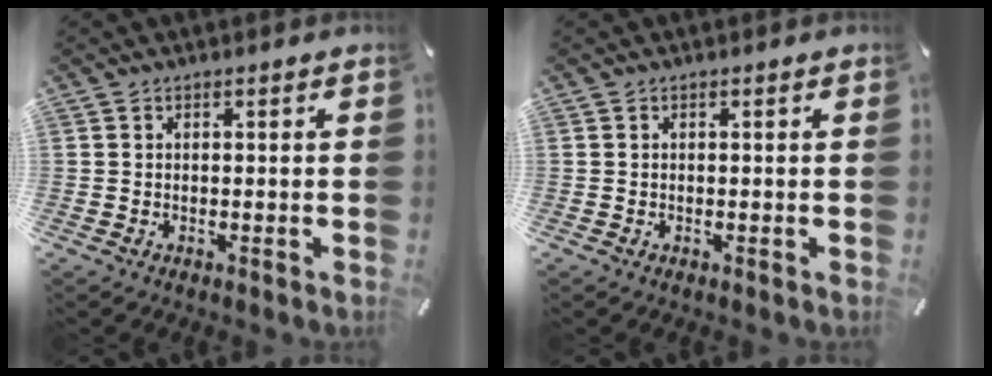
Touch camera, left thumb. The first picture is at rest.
{"total": 0.0}